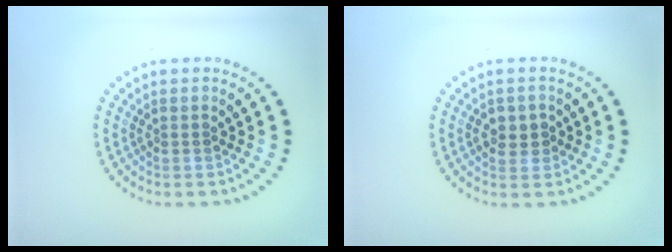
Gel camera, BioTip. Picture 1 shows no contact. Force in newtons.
{"total": 1.9, "press": 1.9, "slide": 0.3}